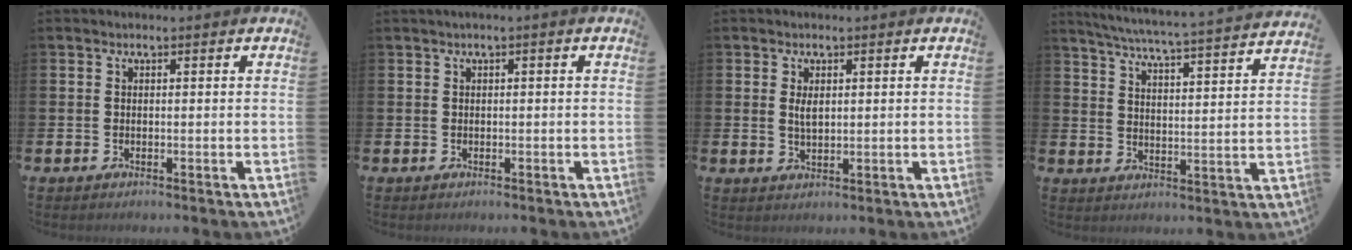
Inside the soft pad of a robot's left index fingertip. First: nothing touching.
{"total": 0.5, "force": [0.0, 0.0, 0.5], "torque": [-0.011, 0.001, -0.001]}
{"total": 2.1, "force": [0.9, 1.0, 1.6], "torque": [-0.019, -0.001, 0.011]}
{"total": 5.9, "force": [5.6, -0.3, 1.7], "torque": [-0.055, -0.048, 0.095]}